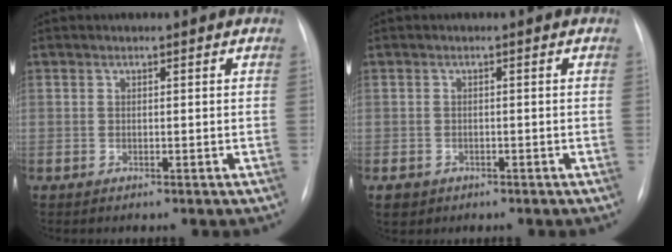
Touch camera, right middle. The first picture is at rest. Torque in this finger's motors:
{"motor_torque": [0.36, -0.18, 0.16, 0.02]}